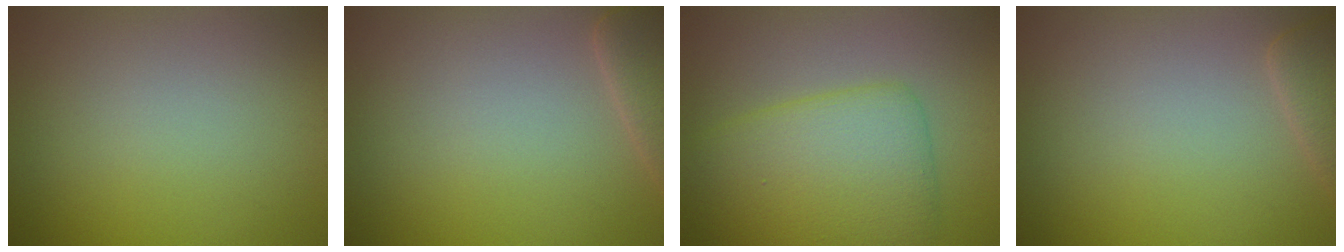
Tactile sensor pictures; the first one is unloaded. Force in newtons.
{"total": 3.1, "press": 3.1, "slide": 0.4}
{"total": 6.0, "press": 6.0, "slide": 0.1}
{"total": 2.2, "press": 2.2, "slide": 0.2}